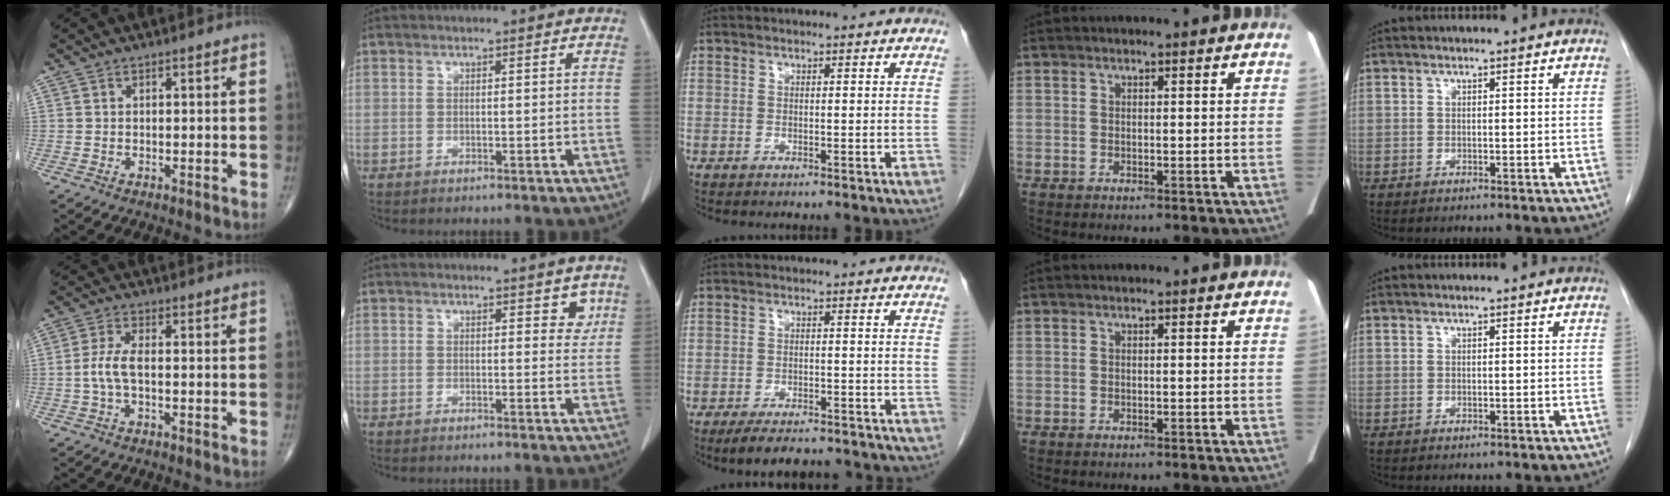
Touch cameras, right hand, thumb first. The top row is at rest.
{"thumb": {"total": 4.3, "force": [-0.7, 1.5, 4.0], "torque": [-0.097, 0.008, -0.019]}, "index": {"total": 2.5, "force": [1.5, 1.5, 1.3], "torque": [-0.002, -0.004, 0.016]}, "middle": {"total": 8.2, "force": [-7.4, 1.8, 3.0], "torque": [-0.041, -0.003, -0.105]}}